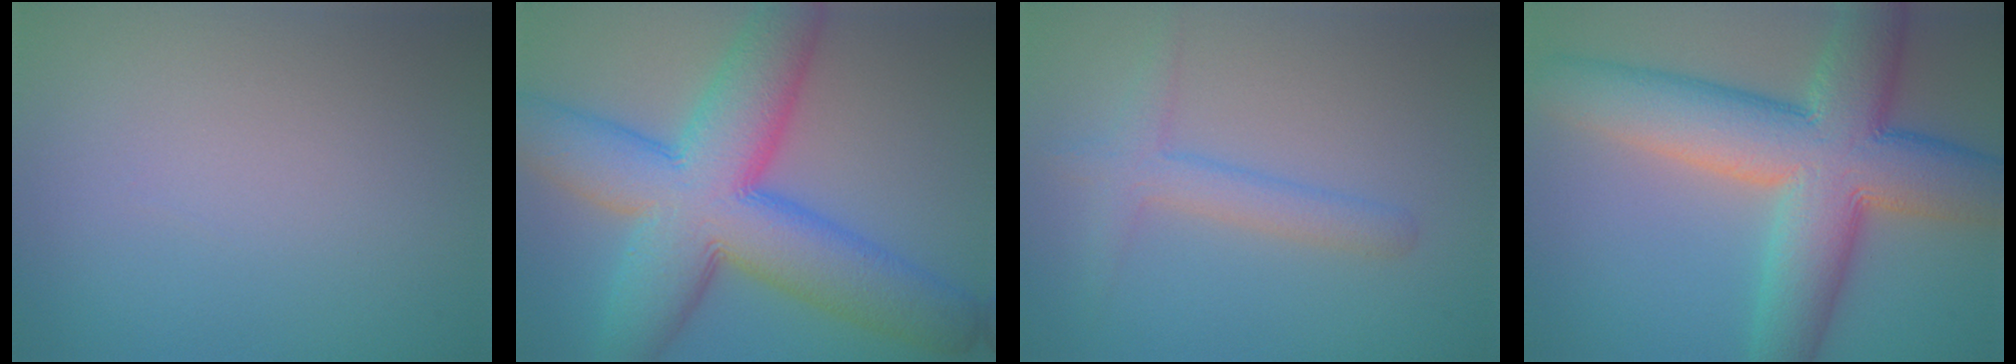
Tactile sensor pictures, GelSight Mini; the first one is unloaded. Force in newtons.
{"total": 12.8, "press": 12.8, "slide": 0.4}
{"total": 2.8, "press": 2.8, "slide": 0.2}
{"total": 12.0, "press": 11.9, "slide": 0.5}